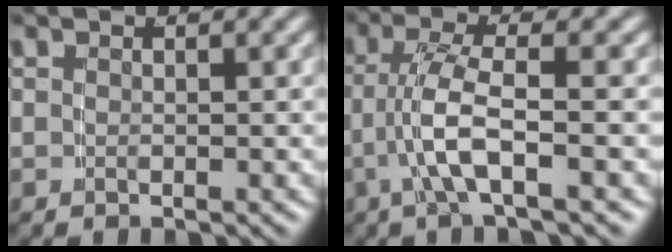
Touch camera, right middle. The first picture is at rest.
{"total": 4.1, "force": [-0.8, 0.5, 4.0], "torque": [-0.082, -0.003, -0.010]}